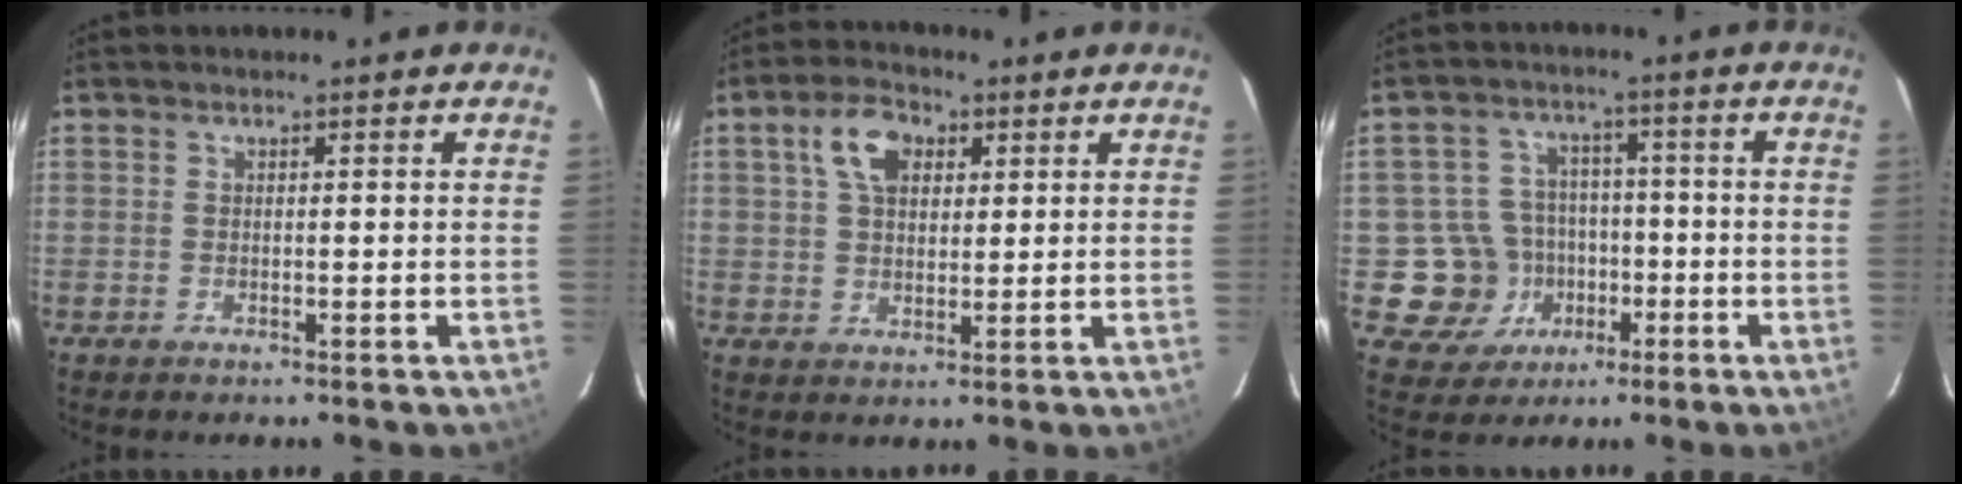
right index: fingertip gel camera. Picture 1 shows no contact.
{"total": 7.1, "force": [2.8, 4.5, 4.8], "torque": [-0.088, 0.025, 0.050]}
{"total": 9.9, "force": [-2.9, 9.4, 1.3], "torque": [-0.049, 0.025, -0.031]}